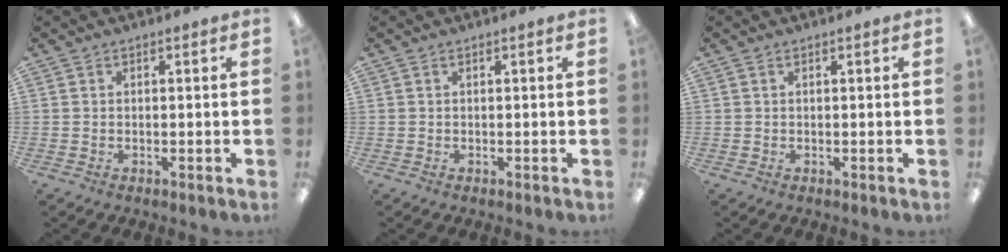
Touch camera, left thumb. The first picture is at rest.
{"total": 0.0}
{"total": 0.6, "force": [0.2, 0.1, 0.5], "torque": [-0.010, 0.001, 0.004]}